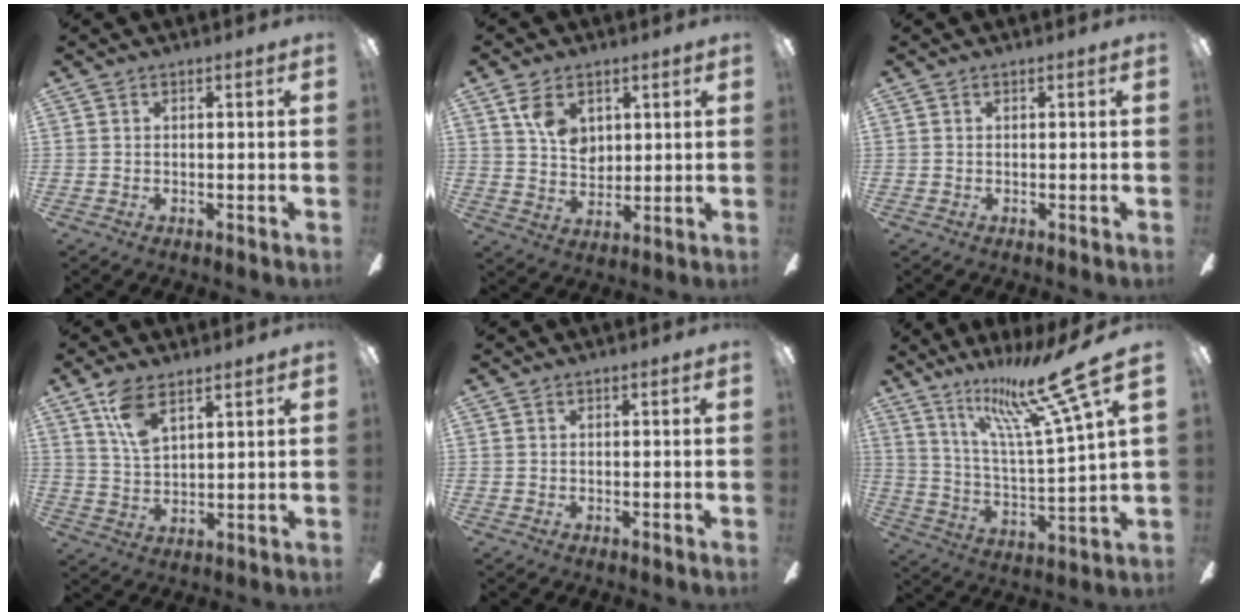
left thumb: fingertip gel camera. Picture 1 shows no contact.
{"total": 8.2, "force": [3.9, 5.6, 4.4], "torque": [-0.068, -0.006, 0.071]}
{"total": 0.0}
{"total": 8.8, "force": [5.9, 3.4, 5.6], "torque": [-0.115, -0.014, 0.108]}
{"total": 0.0}
{"total": 21.4, "force": [16.2, 2.4, 13.7], "torque": [-0.252, -0.091, 0.256]}